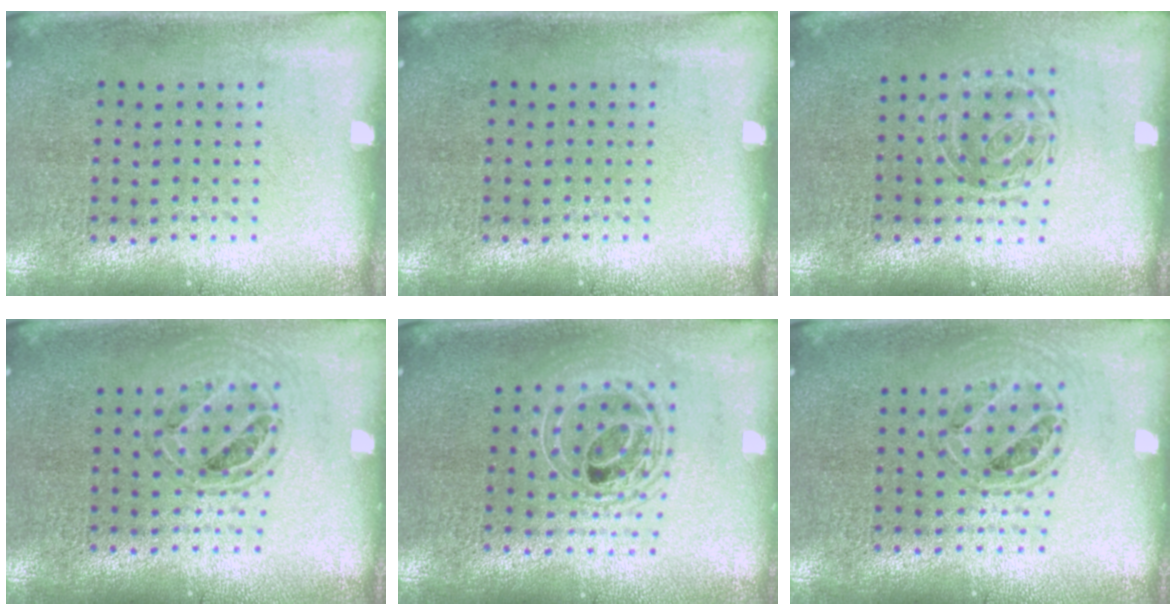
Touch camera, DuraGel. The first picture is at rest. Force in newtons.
{"total": 0.0}
{"total": 1.4, "press": 1.1, "slide": 0.9}
{"total": 0.8, "press": 0.8, "slide": 0.2}
{"total": 1.8, "press": 1.5, "slide": 1.0}
{"total": 0.8, "press": 0.8, "slide": 0.3}